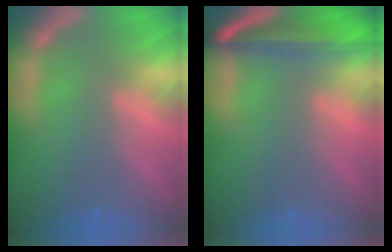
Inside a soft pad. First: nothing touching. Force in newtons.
{"total": 8.6}